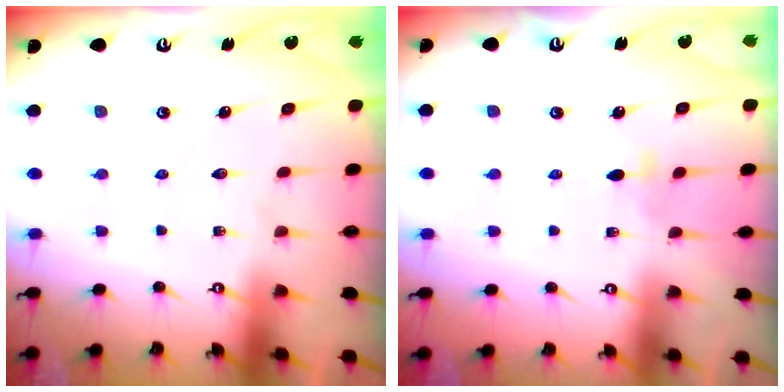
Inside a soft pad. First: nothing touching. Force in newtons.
{"total": 3.0, "press": 2.9, "slide": 0.6}